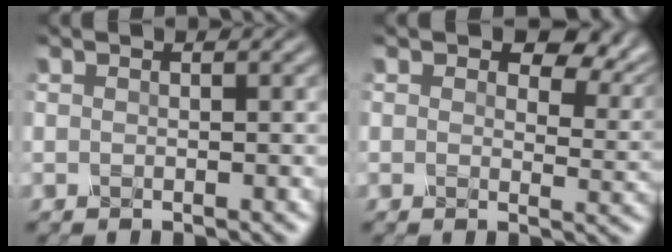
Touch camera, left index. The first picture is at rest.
{"total": 5.7, "force": [2.9, 3.2, 3.7], "torque": [-0.046, -0.008, 0.032]}